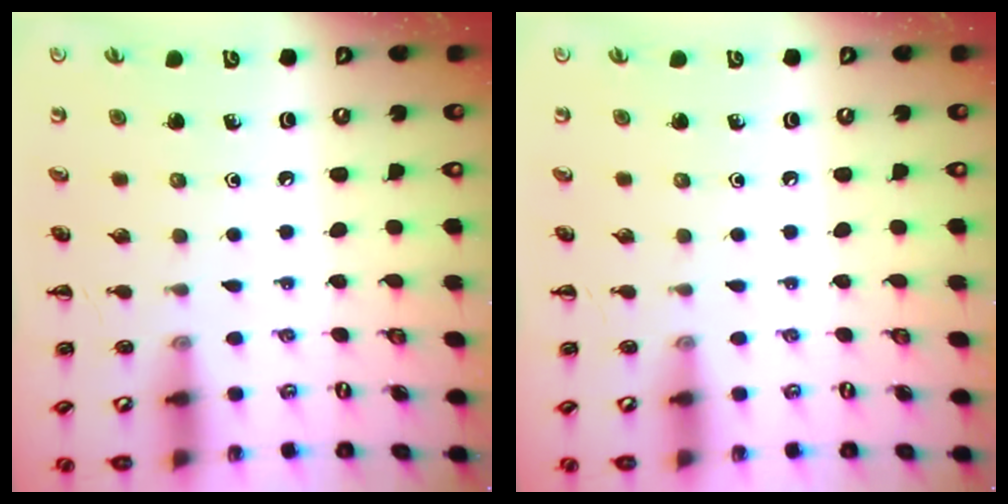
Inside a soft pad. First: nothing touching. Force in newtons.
{"total": 0.0}